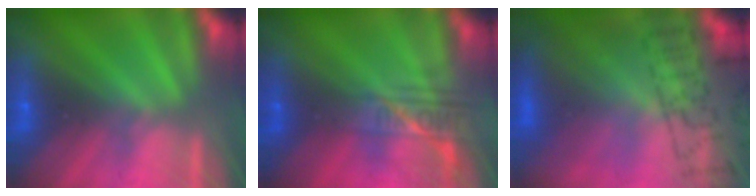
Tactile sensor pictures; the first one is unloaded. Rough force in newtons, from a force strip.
{"total": 2.3}
{"total": 9.1}